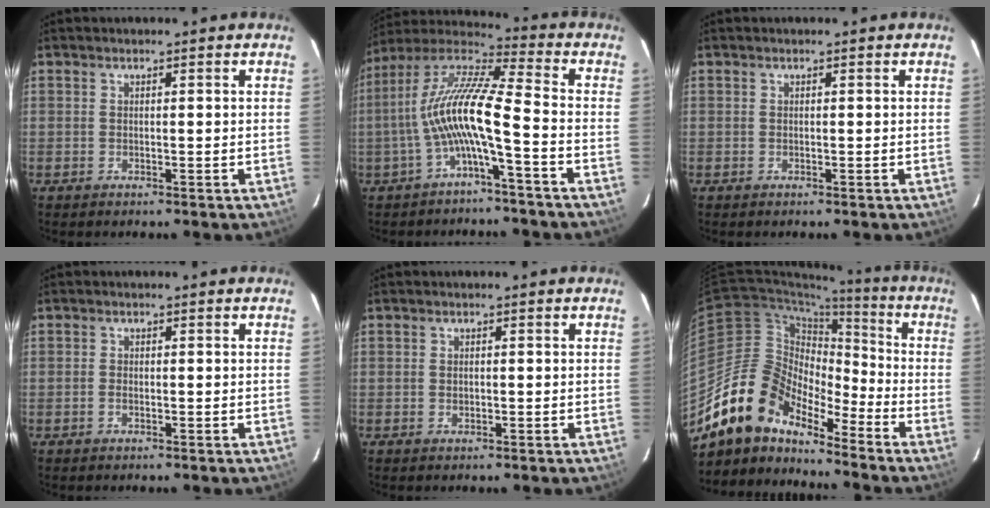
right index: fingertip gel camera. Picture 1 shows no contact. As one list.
[{"total": 12.5, "force": [-3.3, 1.0, 12.0], "torque": [-0.238, 0.014, -0.067]}, {"total": 0.0}, {"total": 1.1, "force": [-0.4, 0.6, 0.8], "torque": [-0.019, 0.001, -0.008]}, {"total": 0.9, "force": [-0.1, 0.7, 0.5], "torque": [-0.008, 0.000, -0.001]}, {"total": 15.3, "force": [-13.0, 5.9, 5.5], "torque": [-0.100, 0.014, -0.249]}]